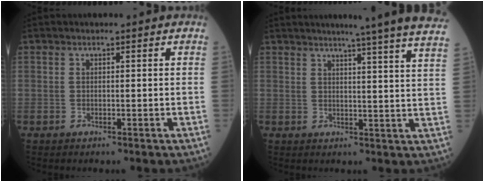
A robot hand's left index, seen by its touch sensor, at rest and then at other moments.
{"total": 17.9, "force": [15.7, -2.1, 8.3], "torque": [-0.120, -0.058, 0.173]}